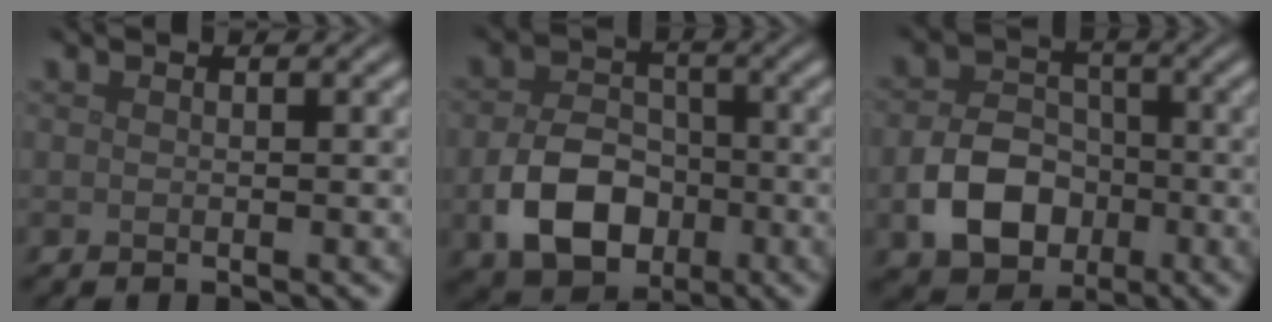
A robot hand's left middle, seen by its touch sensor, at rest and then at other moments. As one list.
[{"total": 6.8, "force": [-2.4, 4.9, 4.1], "torque": [-0.078, -0.008, -0.041]}, {"total": 6.3, "force": [-2.2, 4.7, 3.5], "torque": [-0.064, -0.005, -0.040]}]